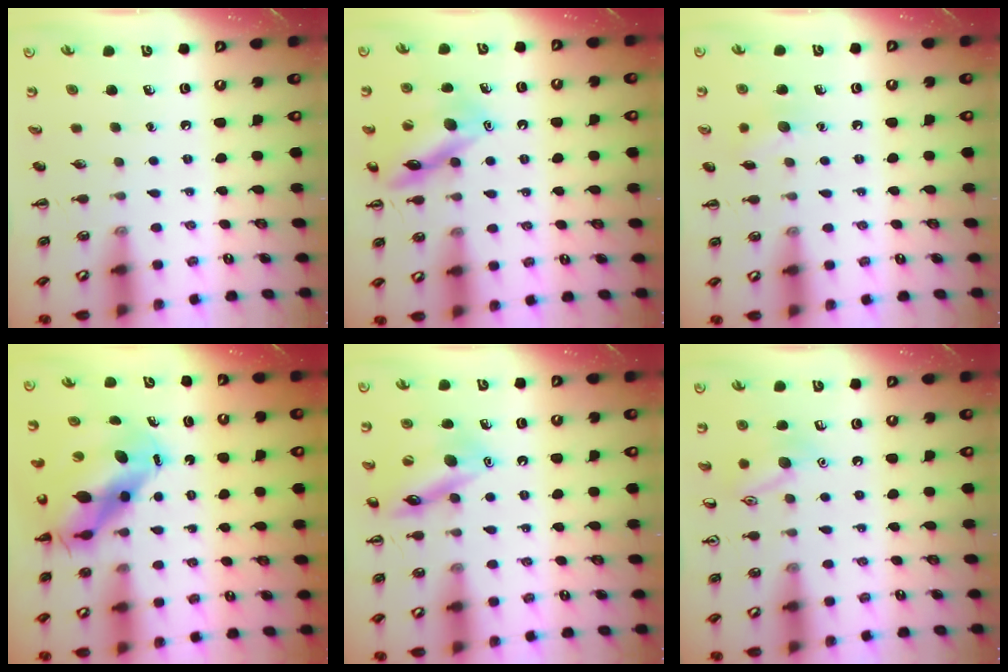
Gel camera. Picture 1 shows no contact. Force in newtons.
{"total": 13.4, "press": 13.3, "slide": 0.8}
{"total": 7.1, "press": 6.9, "slide": 1.6}
{"total": 11.4, "press": 11.0, "slide": 2.8}
{"total": 14.6, "press": 14.4, "slide": 2.2}
{"total": 9.9, "press": 9.9, "slide": 0.8}